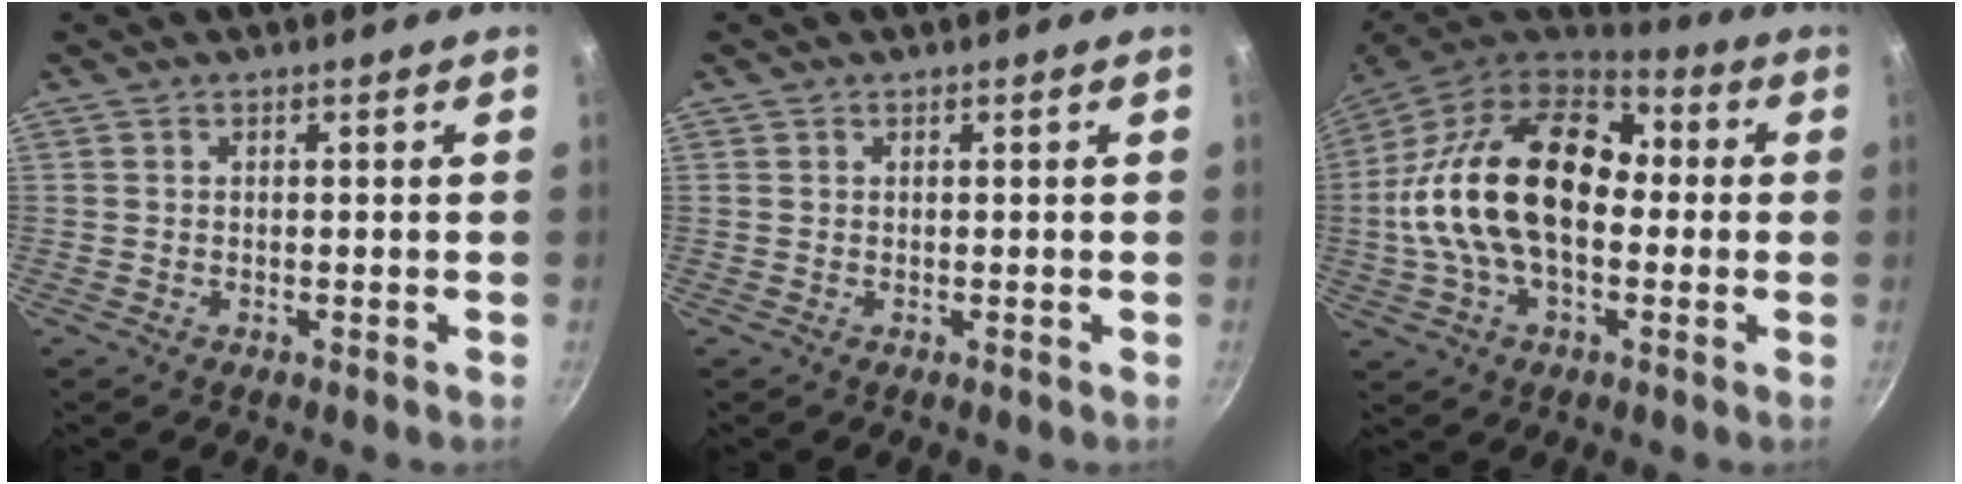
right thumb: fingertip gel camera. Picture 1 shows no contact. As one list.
[{"total": 0.0}, {"total": 25.0, "force": [0.3, 15.6, 19.5], "torque": [-0.340, 0.041, -0.011]}]